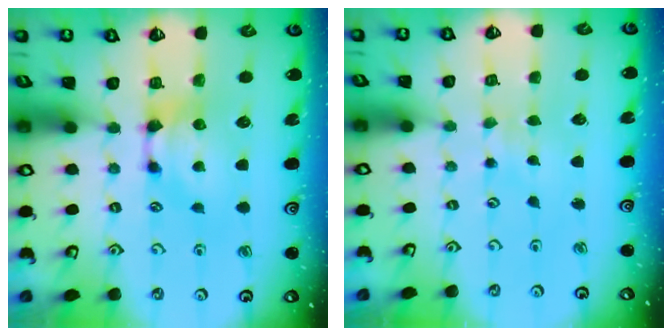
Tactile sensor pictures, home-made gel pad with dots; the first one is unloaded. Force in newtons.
{"total": 4.2, "press": 4.2, "slide": 0.0}